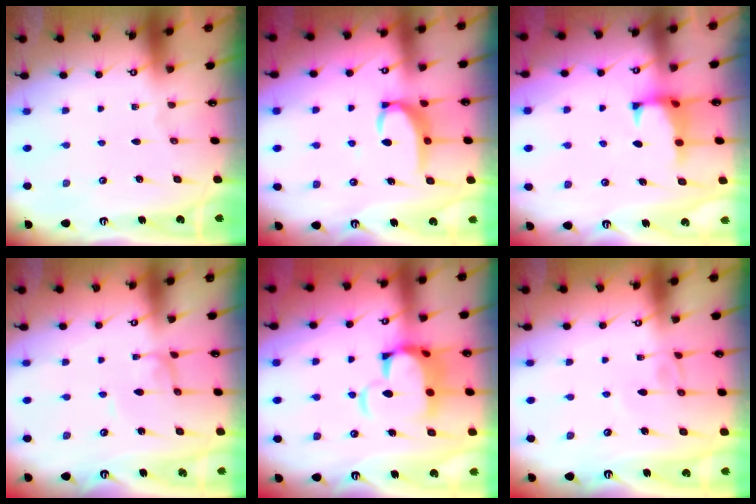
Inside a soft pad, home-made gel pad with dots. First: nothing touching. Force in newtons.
{"total": 4.9, "press": 4.7, "slide": 1.1}
{"total": 1.5, "press": 1.3, "slide": 0.7}
{"total": 2.2, "press": 2.2, "slide": 0.1}
{"total": 7.6, "press": 7.3, "slide": 2.1}
{"total": 3.6, "press": 3.6, "slide": 0.0}